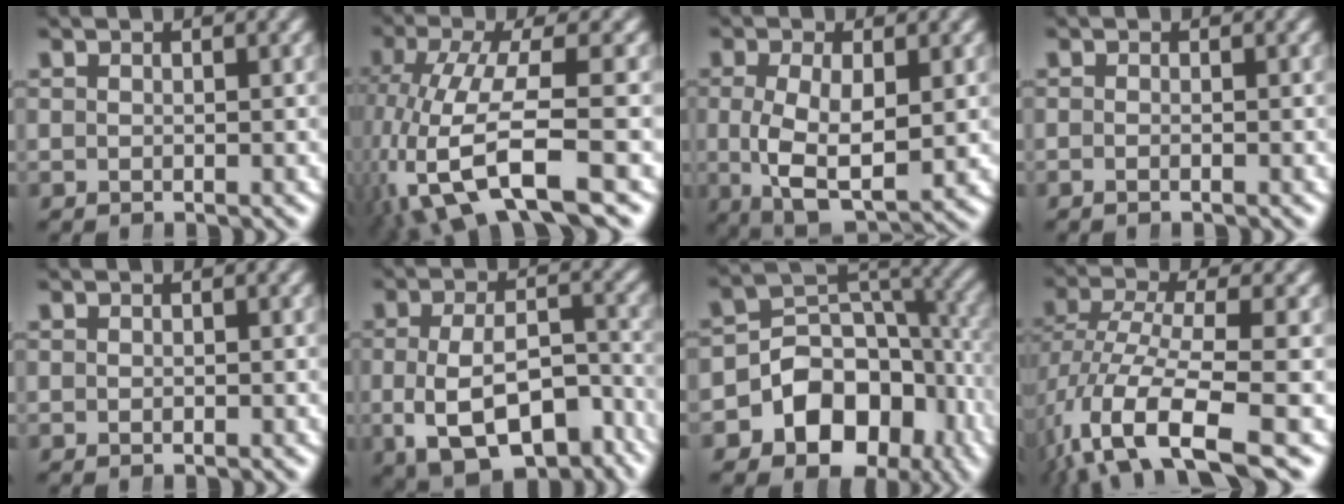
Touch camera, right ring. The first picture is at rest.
{"total": 8.9, "force": [-3.9, 3.6, 7.1], "torque": [-0.154, -0.049, -0.040]}
{"total": 7.2, "force": [-1.7, 4.1, 5.7], "torque": [-0.123, -0.046, -0.004]}
{"total": 0.9, "force": [-0.7, 0.1, 0.5], "torque": [-0.013, -0.003, -0.015]}
{"total": 0.0}
{"total": 10.2, "force": [-4.7, 6.1, 6.7], "torque": [-0.124, -0.040, -0.052]}
{"total": 14.1, "force": [-3.8, 11.2, 7.6], "torque": [-0.138, -0.039, -0.052]}
{"total": 10.3, "force": [-6.1, 4.3, 7.0], "torque": [-0.172, -0.067, -0.064]}